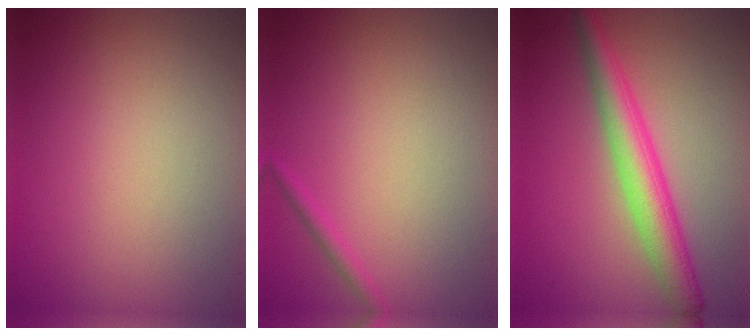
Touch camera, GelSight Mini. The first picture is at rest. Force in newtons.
{"total": 0.9, "press": 0.9, "slide": 0.1}
{"total": 4.7, "press": 4.7, "slide": 0.1}